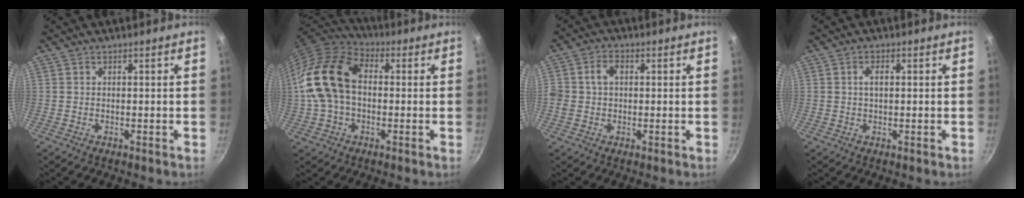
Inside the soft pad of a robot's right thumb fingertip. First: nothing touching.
{"total": 15.3, "force": [0.2, 10.6, 11.0], "torque": [-0.192, 0.032, -0.013]}
{"total": 4.2, "force": [0.5, 3.2, 2.6], "torque": [-0.035, 0.008, 0.002]}
{"total": 2.2, "force": [0.3, 1.1, 1.9], "torque": [-0.033, 0.004, 0.004]}